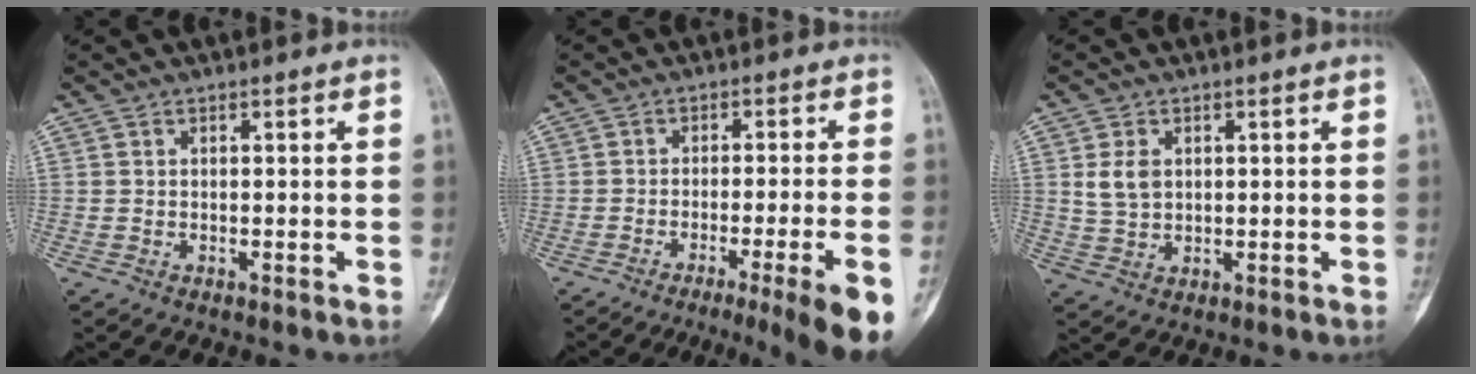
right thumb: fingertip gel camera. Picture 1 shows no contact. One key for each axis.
{"total": 11.6, "fx": -6.2, "fy": -0.1, "fz": 9.8, "tx": -0.121, "ty": 0.005, "tz": -0.088}
{"total": 4.4, "fx": 1.1, "fy": 3.2, "fz": 2.9, "tx": -0.048, "ty": -0.003, "tz": 0.029}